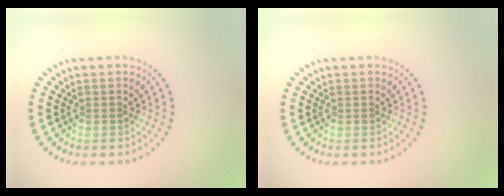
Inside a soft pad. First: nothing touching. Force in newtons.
{"total": 0.0}